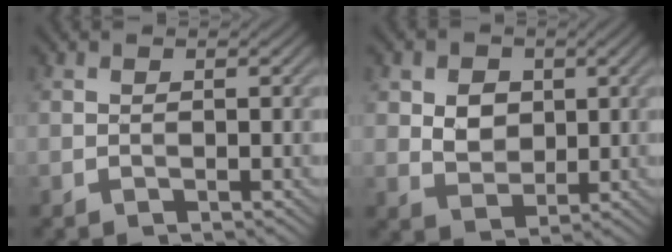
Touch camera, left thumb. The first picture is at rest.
{"total": 4.0, "force": [0.9, 3.4, 2.0], "torque": [-0.047, -0.002, 0.012]}